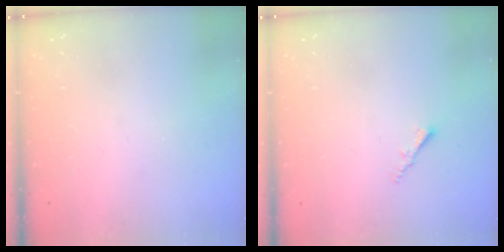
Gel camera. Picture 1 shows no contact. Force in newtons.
{"total": 1.5, "press": 1.5, "slide": 0.4}